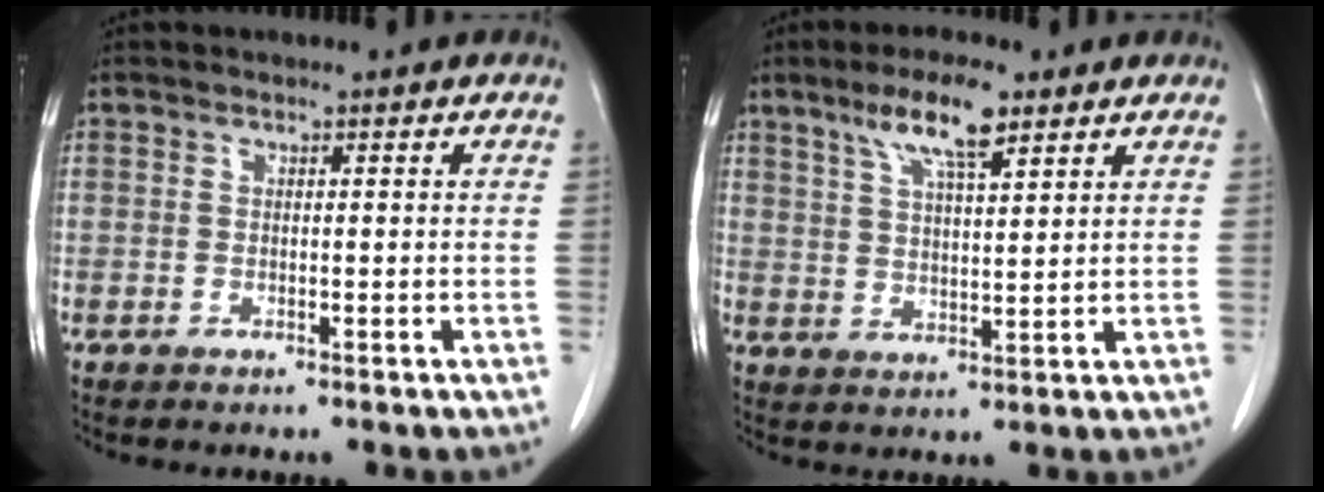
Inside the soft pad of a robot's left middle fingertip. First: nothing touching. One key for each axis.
{"total": 8.0, "fx": 5.1, "fy": 1.4, "fz": 6.0, "tx": -0.114, "ty": 0.007, "tz": 0.092}